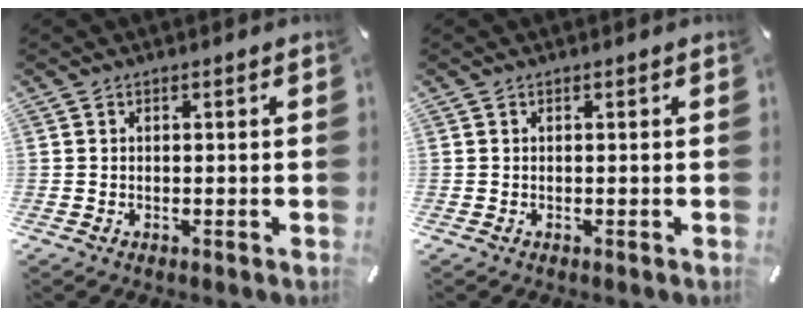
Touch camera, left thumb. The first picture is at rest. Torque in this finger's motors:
{"motor_torque": [-0.08, -0.08, 0.00, 0.00, 0.00]}